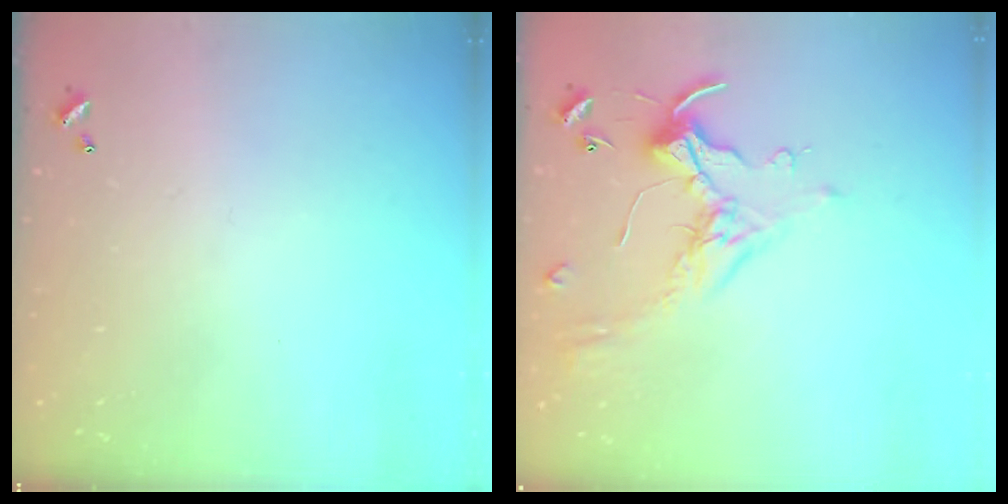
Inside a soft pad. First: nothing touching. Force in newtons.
{"total": 0.9, "press": 0.5, "slide": 0.7}